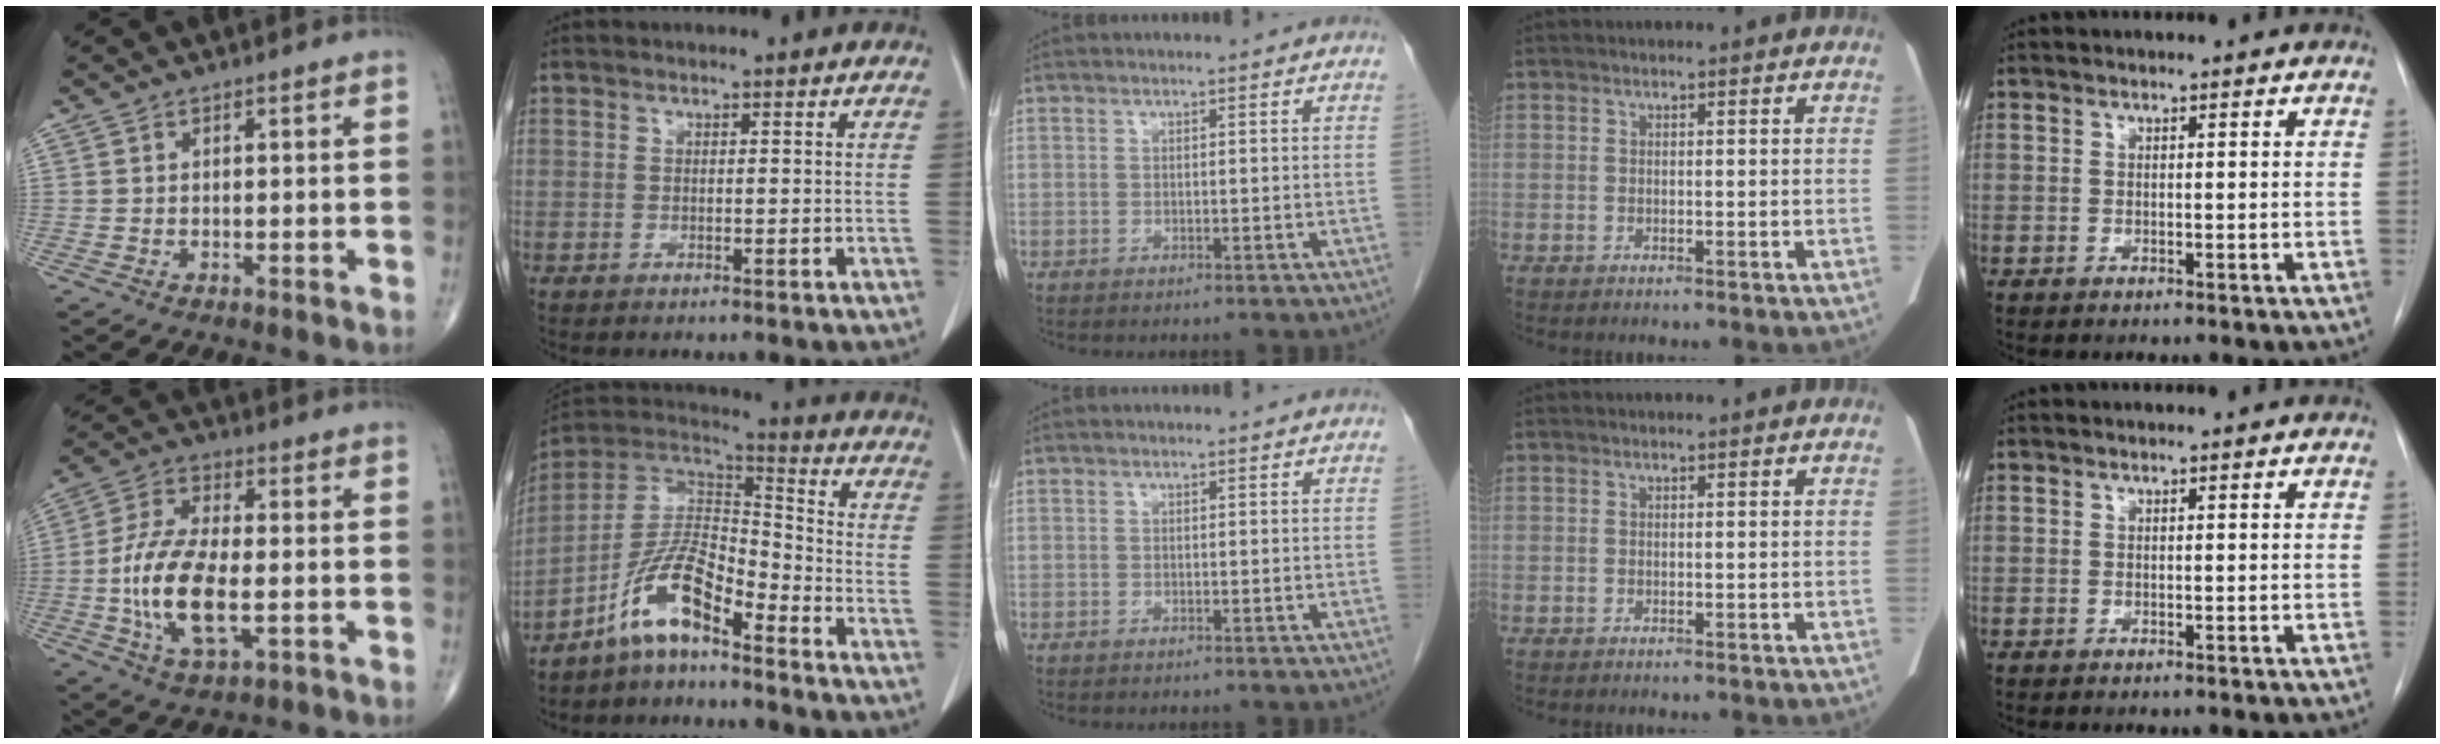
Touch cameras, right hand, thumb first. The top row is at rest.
{"thumb": {"total": 14.5, "force": [-2.6, 6.4, 12.7], "torque": [-0.256, 0.007, -0.047]}, "index": {"total": 10.7, "force": [-7.2, 3.0, 7.3], "torque": [-0.149, 0.027, -0.139]}}